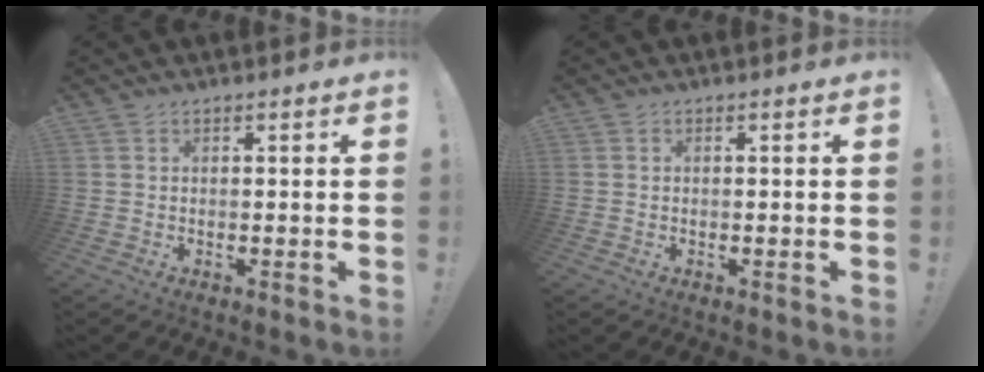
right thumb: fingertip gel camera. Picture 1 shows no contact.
{"total": 0.0}